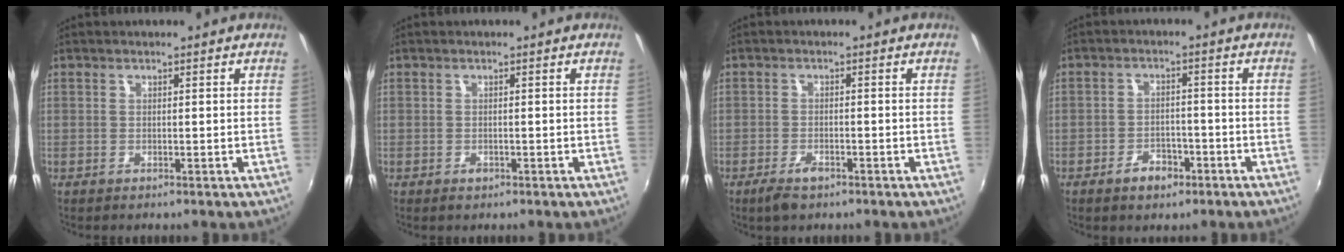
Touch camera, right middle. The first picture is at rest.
{"total": 1.1, "force": [-0.6, 0.7, 0.5], "torque": [-0.007, -0.002, -0.010]}
{"total": 3.8, "force": [-2.6, 1.6, 2.3], "torque": [-0.057, -0.007, -0.047]}
{"total": 4.7, "force": [-3.0, 2.8, 2.3], "torque": [-0.053, 0.006, -0.038]}